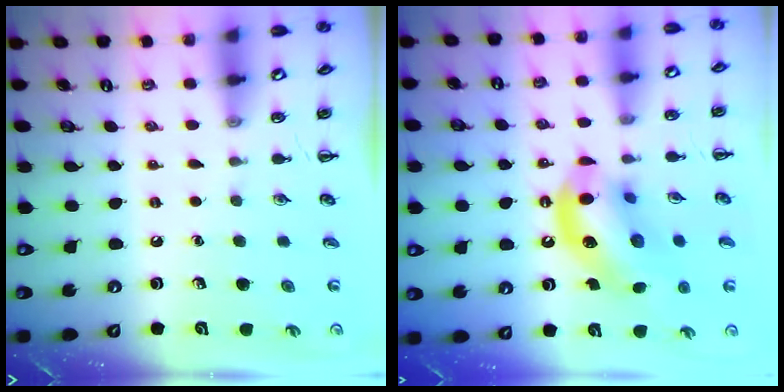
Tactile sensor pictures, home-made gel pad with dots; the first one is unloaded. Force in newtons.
{"total": 15.6, "press": 15.4, "slide": 2.9}